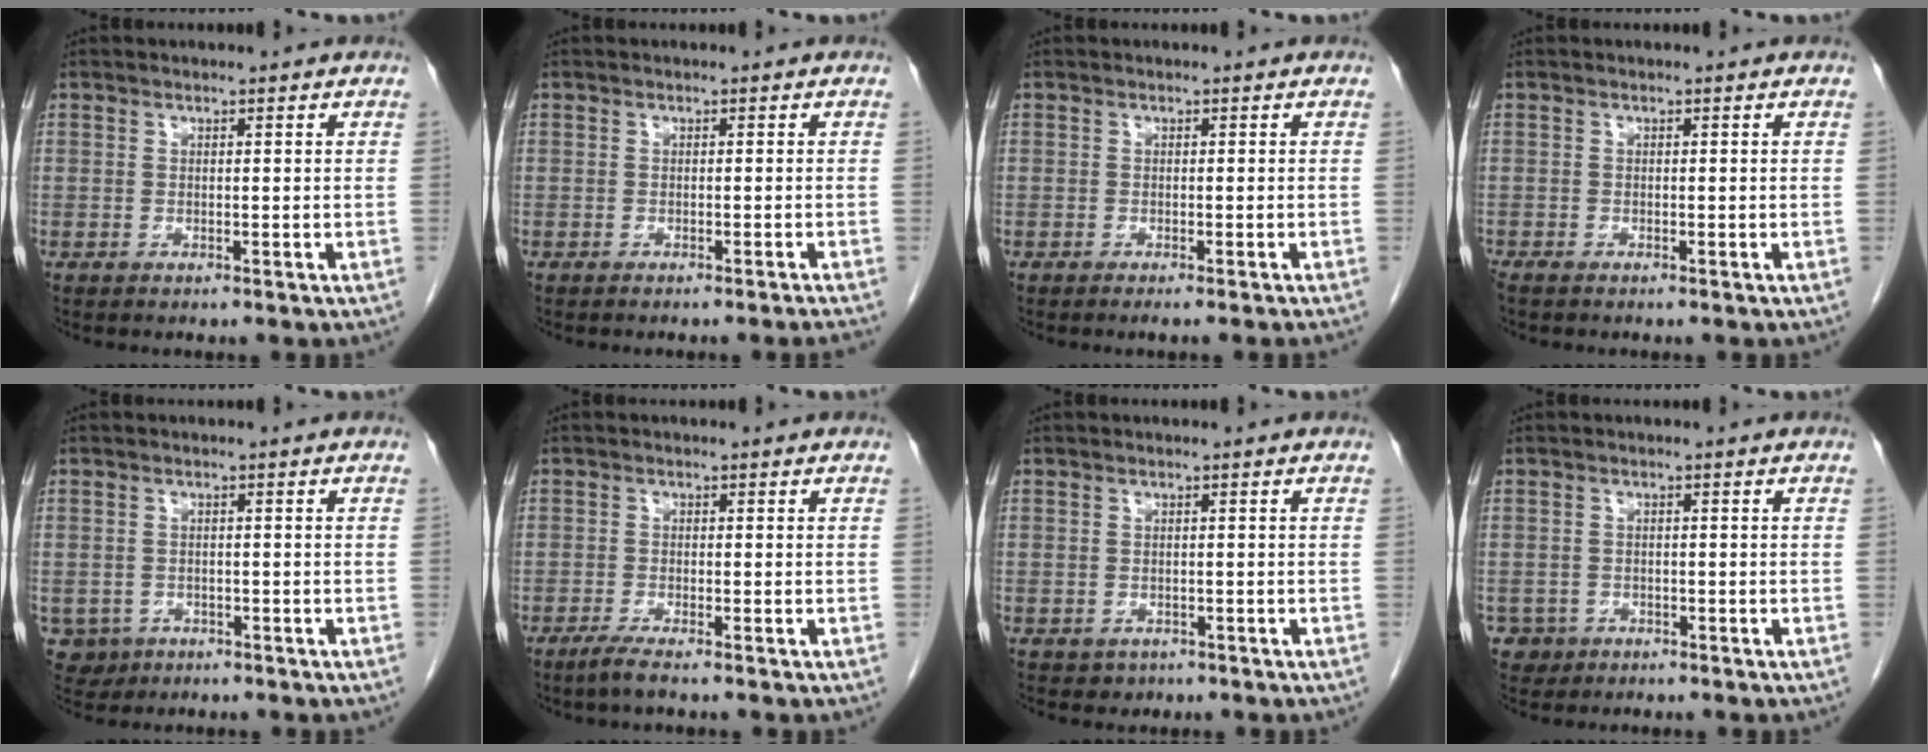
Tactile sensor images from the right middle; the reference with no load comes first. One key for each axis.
{"total": 2.9, "fx": -2.6, "fy": -0.9, "fz": 1.1, "tx": -0.009, "ty": 0.004, "tz": -0.033}
{"total": 2.4, "fx": -2.0, "fy": -0.5, "fz": 1.2, "tx": -0.011, "ty": 0.003, "tz": -0.026}
{"total": 0.9, "fx": -0.8, "fy": 0.2, "fz": 0.4, "tx": -0.014, "ty": -0.004, "tz": -0.016}
{"total": 3.8, "fx": -1.9, "fy": 3.2, "fz": 0.6, "tx": -0.009, "ty": 0.004, "tz": -0.027}
{"total": 2.3, "fx": -1.7, "fy": -0.2, "fz": 1.5, "tx": -0.039, "ty": -0.007, "tz": -0.037}
{"total": 1.4, "fx": -0.8, "fy": 1.2, "fz": 0.2, "tx": -0.007, "ty": 0.004, "tz": -0.005}
{"total": 2.5, "fx": -1.3, "fy": 2.1, "fz": -0.1, "tx": 0.001, "ty": 0.010, "tz": -0.022}